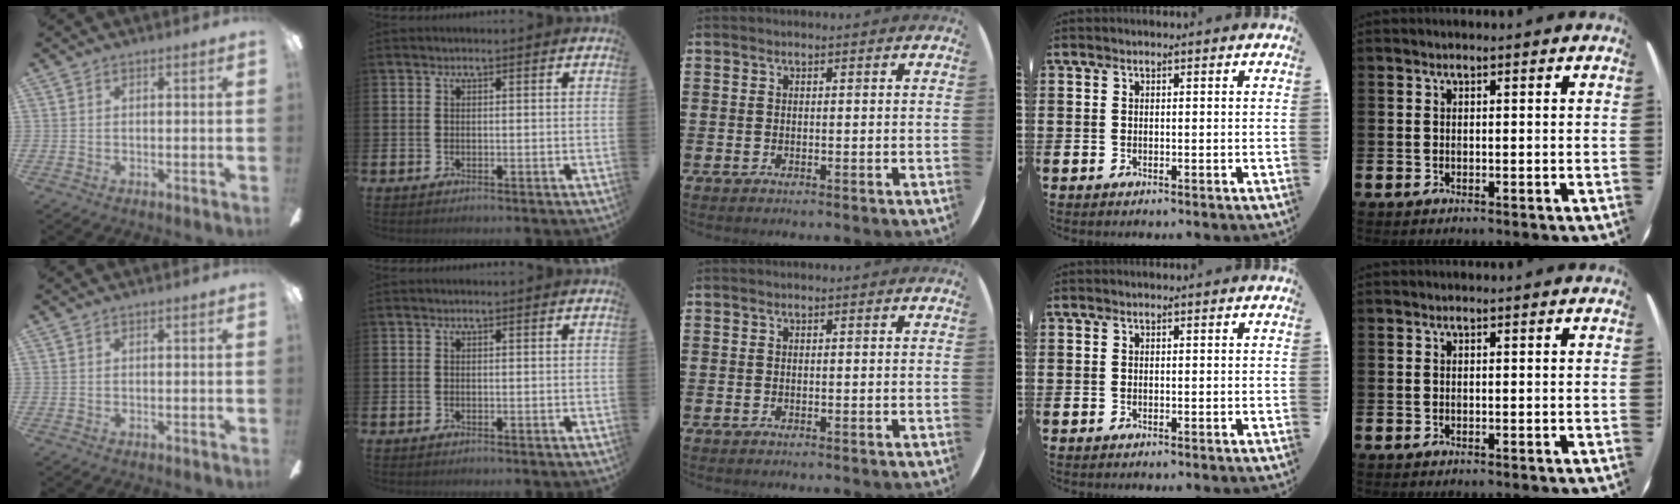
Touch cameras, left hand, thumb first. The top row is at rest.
{}